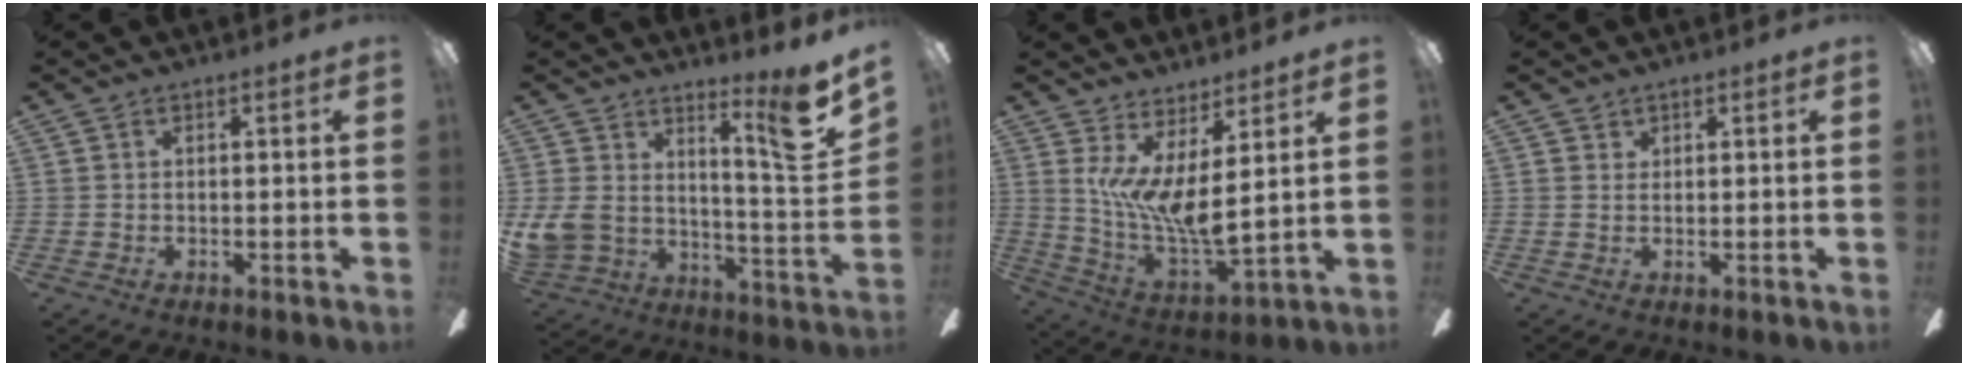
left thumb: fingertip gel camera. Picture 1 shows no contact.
{"total": 14.9, "force": [9.0, 5.6, 10.5], "torque": [-0.147, -0.070, 0.146]}
{"total": 10.3, "force": [5.3, 2.0, 8.5], "torque": [-0.194, -0.060, 0.098]}
{"total": 0.9, "force": [0.8, 0.4, 0.1], "torque": [-0.002, 0.000, 0.016]}